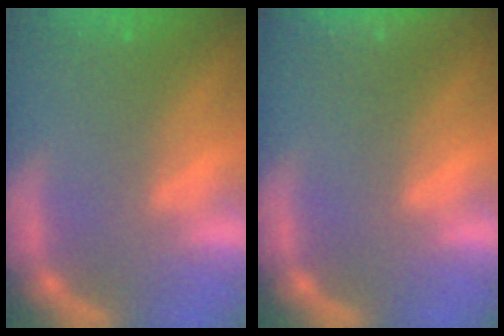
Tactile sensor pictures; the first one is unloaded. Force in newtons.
{"total": 7.0}